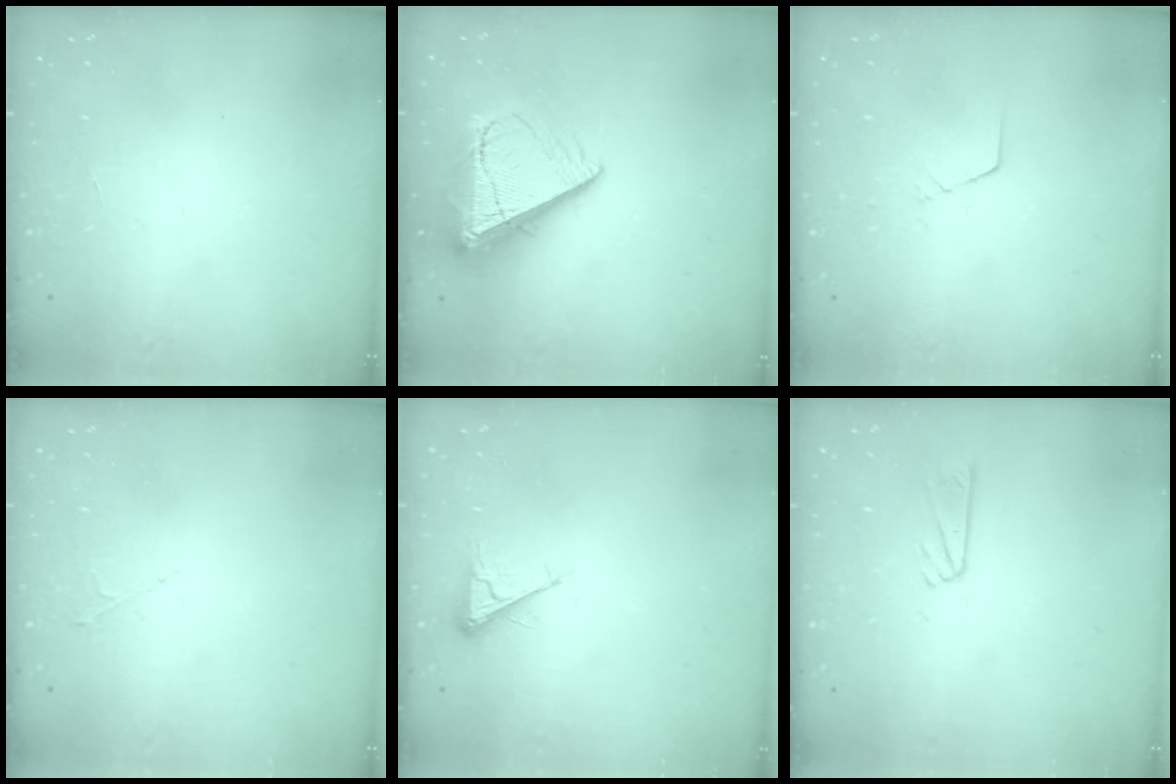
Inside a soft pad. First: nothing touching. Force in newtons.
{"total": 14.3, "press": 14.2, "slide": 1.2}
{"total": 1.6, "press": 1.6, "slide": 0.1}
{"total": 3.0, "press": 3.0, "slide": 0.5}
{"total": 2.8, "press": 2.8, "slide": 0.4}
{"total": 5.9, "press": 5.9, "slide": 0.4}